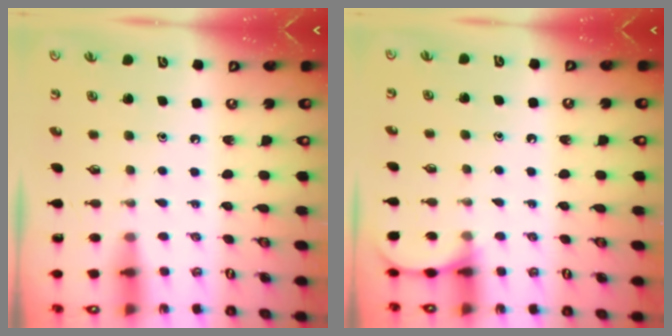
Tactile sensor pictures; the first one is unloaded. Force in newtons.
{"total": 4.9, "press": 4.9, "slide": 0.5}